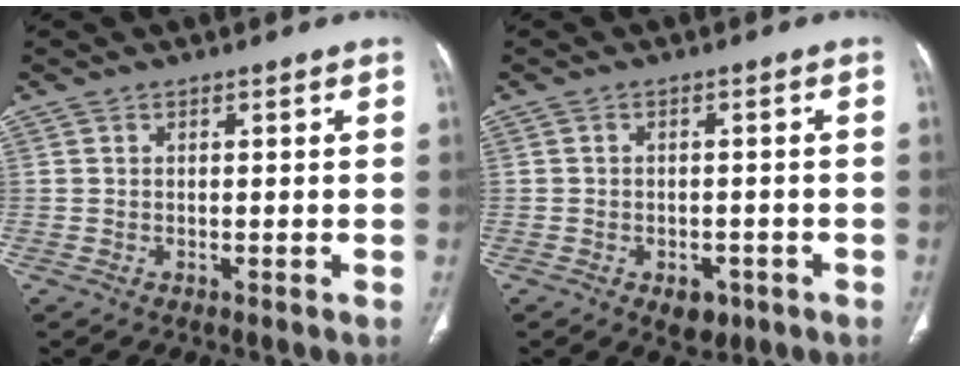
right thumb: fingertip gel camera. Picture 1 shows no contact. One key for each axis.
{"total": 4.1, "fx": -2.1, "fy": 2.7, "fz": 2.3, "tx": -0.015, "ty": 0.007, "tz": -0.019}